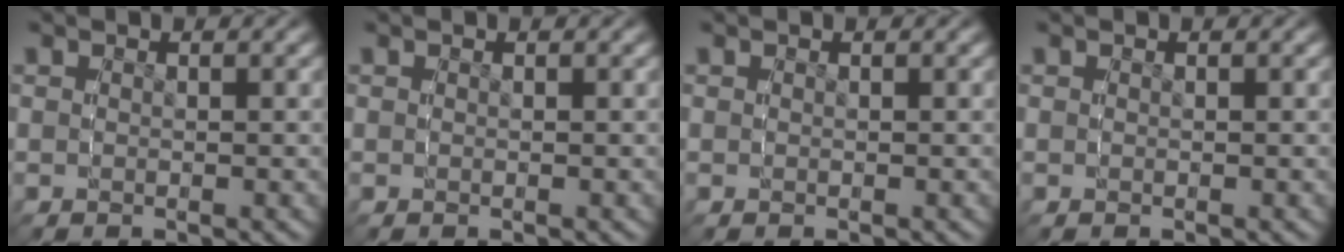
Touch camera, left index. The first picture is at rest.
{"total": 0.0}
{"total": 0.0}
{"total": 0.0}